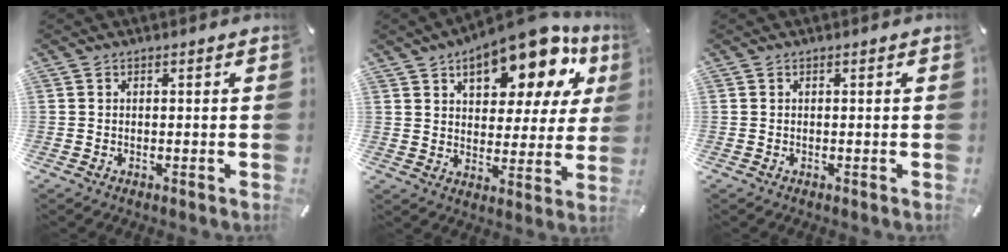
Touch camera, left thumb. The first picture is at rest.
{"total": 18.2, "force": [11.4, 8.5, 11.2], "torque": [-0.158, -0.068, 0.187]}
{"total": 0.0}